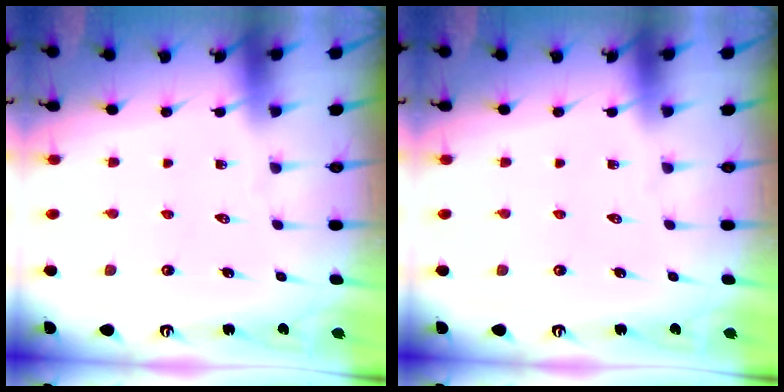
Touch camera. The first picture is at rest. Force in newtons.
{"total": 0.0}